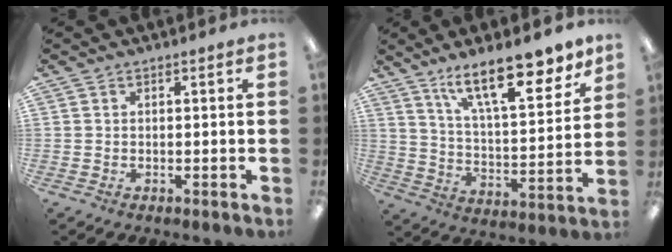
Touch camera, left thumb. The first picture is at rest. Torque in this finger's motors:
{"motor_torque": [2.48, 0.88, 1.71, -1.06, 0.36]}